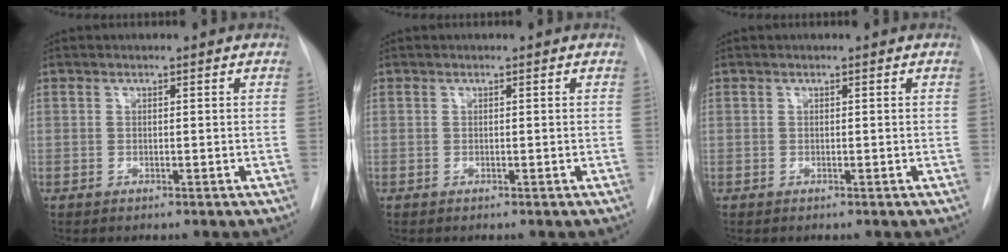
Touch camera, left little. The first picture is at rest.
{"total": 0.0}
{"total": 0.0}